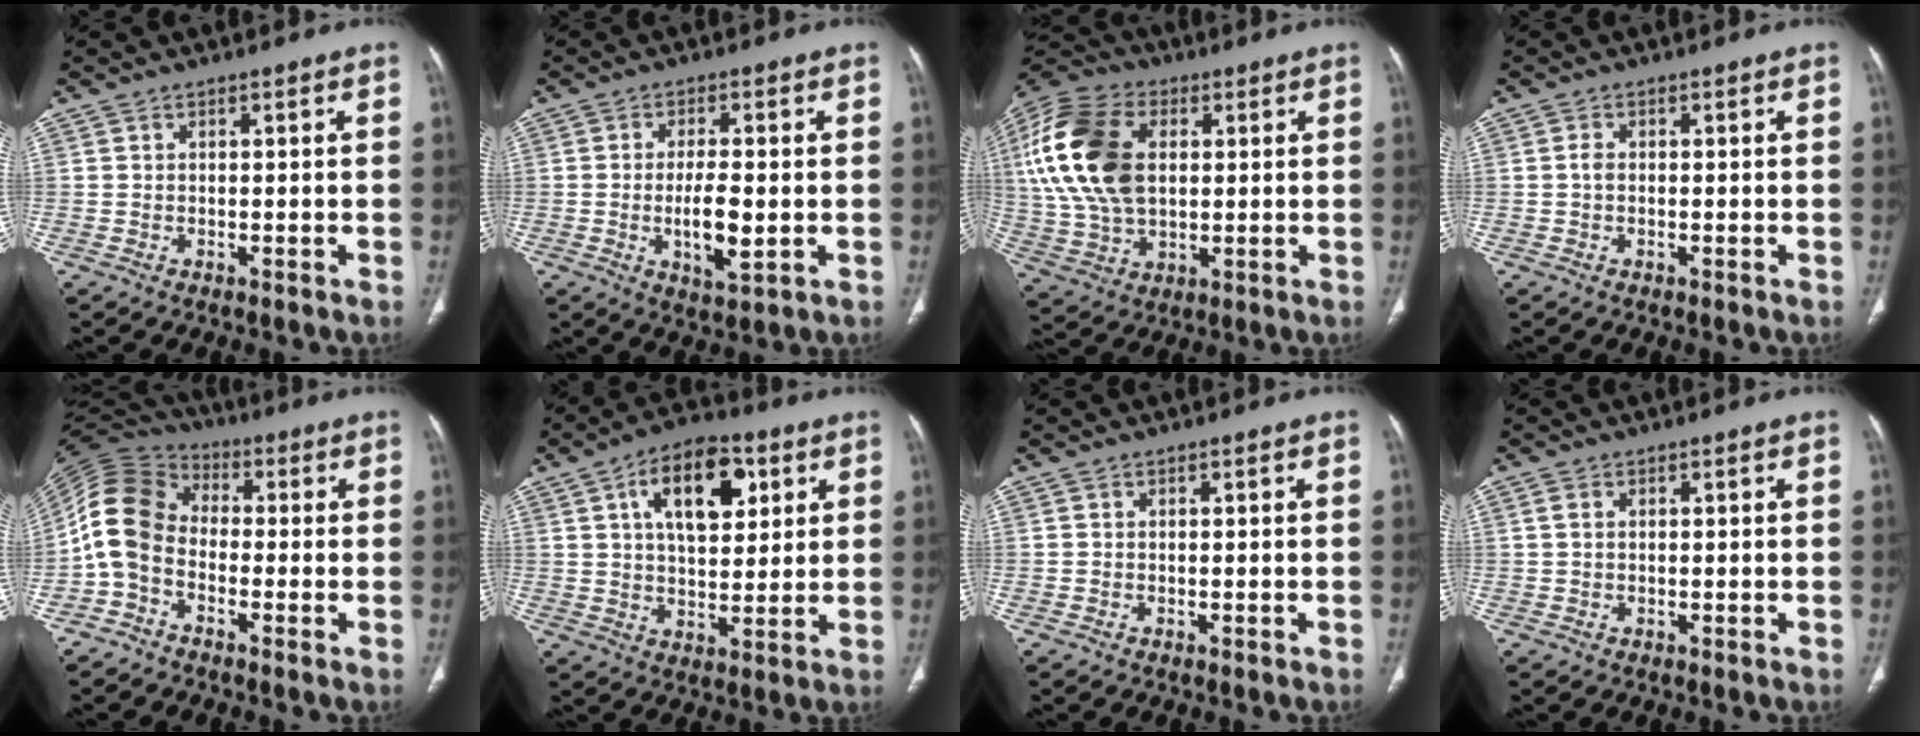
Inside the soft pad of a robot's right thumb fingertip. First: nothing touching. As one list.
[{"total": 7.2, "force": [-1.1, 2.5, 6.7], "torque": [-0.118, -0.011, -0.017]}, {"total": 21.3, "force": [3.8, 13.6, 15.9], "torque": [-0.338, 0.004, 0.070]}, {"total": 1.2, "force": [-0.1, 0.7, 0.9], "torque": [-0.017, 0.001, -0.003]}, {"total": 10.5, "force": [-2.3, 7.7, 6.7], "torque": [-0.134, 0.040, -0.066]}, {"total": 14.2, "force": [5.3, 7.7, 10.8], "torque": [-0.138, -0.005, 0.083]}, {"total": 0.0}, {"total": 1.2, "force": [0.3, 0.8, 0.9], "torque": [-0.023, 0.003, 0.009]}]